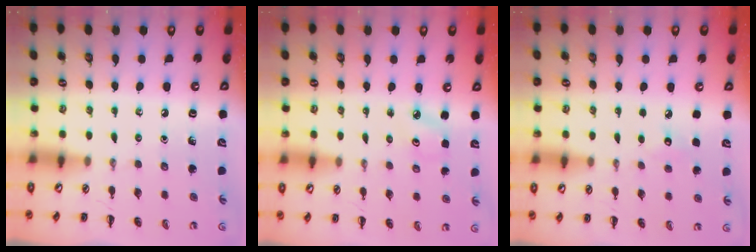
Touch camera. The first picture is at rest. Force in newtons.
{"total": 3.5, "press": 3.4, "slide": 1.1}
{"total": 4.4, "press": 4.3, "slide": 1.0}